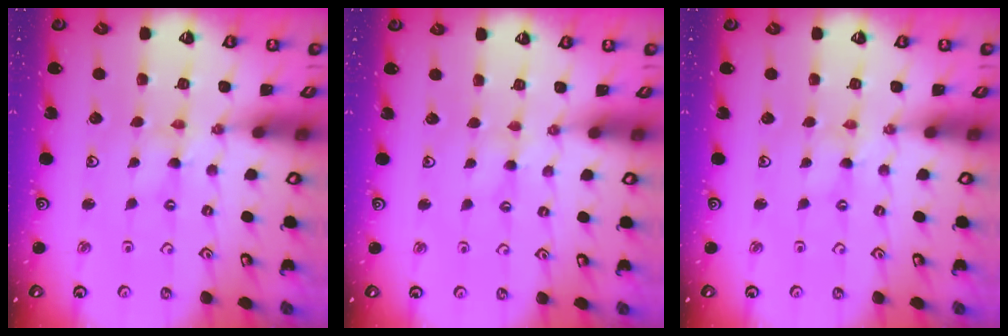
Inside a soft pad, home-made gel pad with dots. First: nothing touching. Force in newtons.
{"total": 1.6, "press": 1.5, "slide": 0.3}
{"total": 0.0}